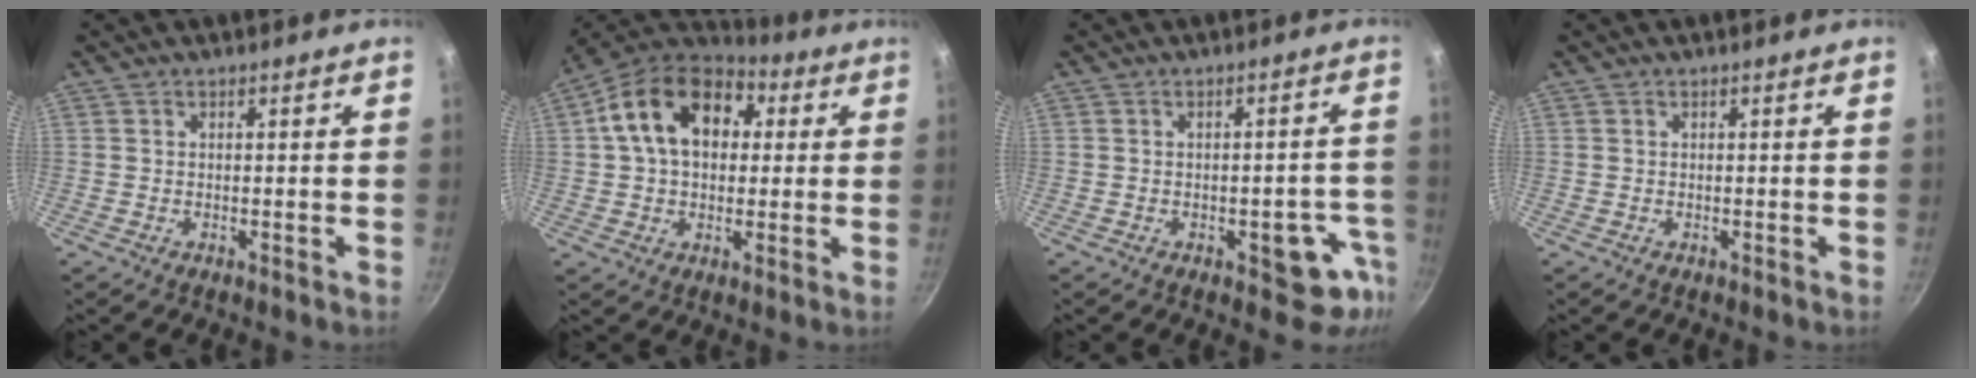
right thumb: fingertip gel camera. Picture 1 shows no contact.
{"total": 17.4, "force": [3.9, 12.2, 11.7], "torque": [-0.168, 0.027, 0.045]}
{"total": 8.3, "force": [-3.3, 4.1, 6.5], "torque": [-0.023, 0.023, -0.039]}
{"total": 0.0}